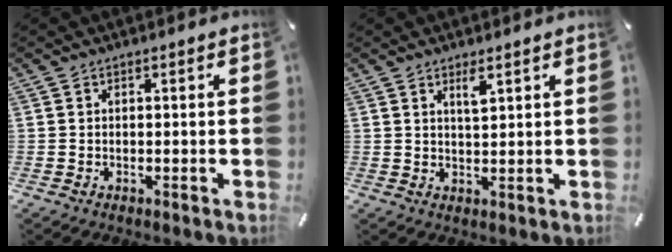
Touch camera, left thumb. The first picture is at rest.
{"total": 3.1, "force": [1.9, 0.7, 2.3], "torque": [-0.041, -0.001, 0.031]}